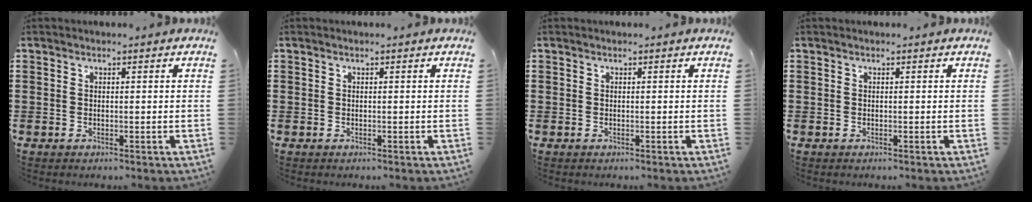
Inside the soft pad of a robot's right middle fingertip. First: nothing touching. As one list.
[{"total": 0.0}, {"total": 0.0}, {"total": 0.0}]